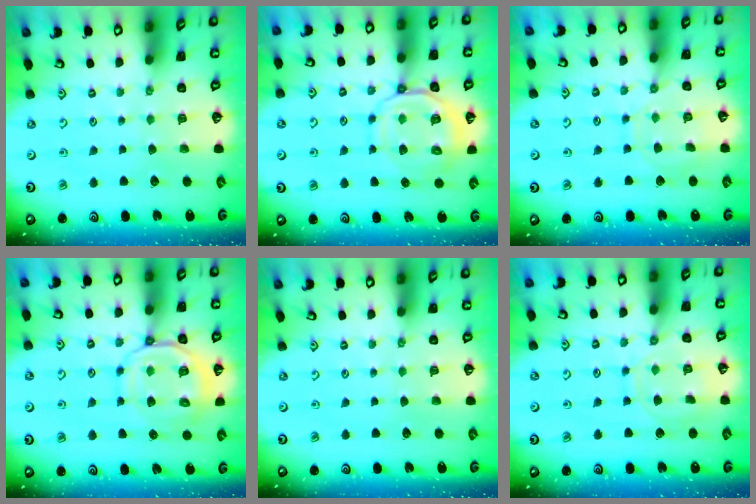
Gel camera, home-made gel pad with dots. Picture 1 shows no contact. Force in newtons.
{"total": 11.5, "press": 11.4, "slide": 1.5}
{"total": 9.3, "press": 9.2, "slide": 0.8}
{"total": 11.5, "press": 11.4, "slide": 1.5}
{"total": 0.0}
{"total": 10.5, "press": 10.5, "slide": 0.7}